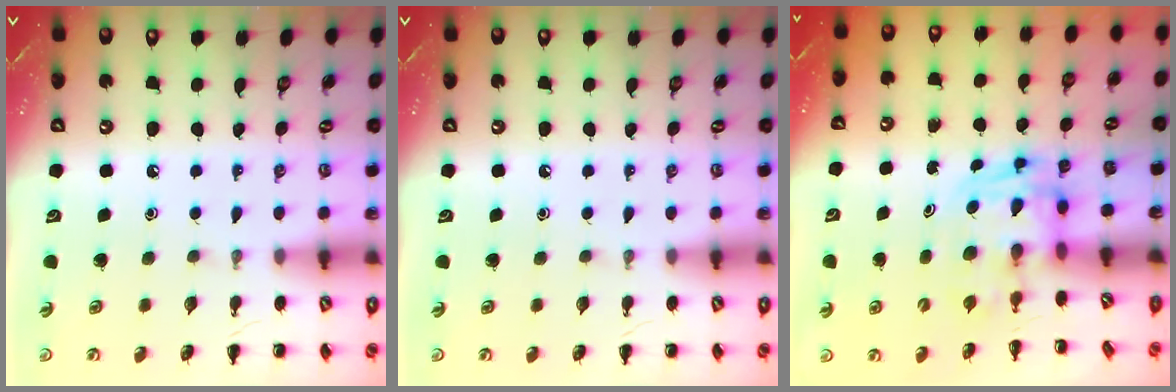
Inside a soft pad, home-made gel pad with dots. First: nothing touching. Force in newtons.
{"total": 0.0}
{"total": 2.9, "press": 2.9, "slide": 0.5}